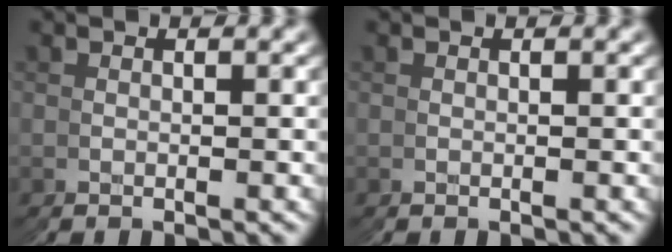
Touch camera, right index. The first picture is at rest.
{"total": 0.0}